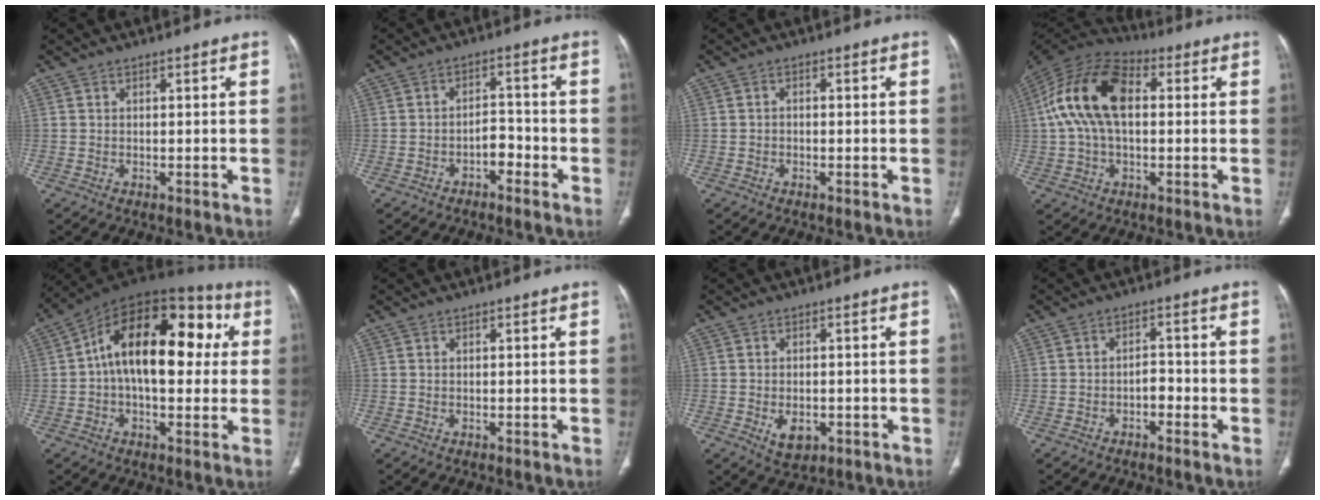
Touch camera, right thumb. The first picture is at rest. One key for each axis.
{"total": 3.9, "fx": -2.3, "fy": 2.2, "fz": 2.2, "tx": -0.020, "ty": 0.028, "tz": -0.038}
{"total": 0.8, "fx": -0.3, "fy": 0.6, "fz": 0.4, "tx": -0.003, "ty": 0.002, "tz": -0.008}
{"total": 16.2, "fx": 2.1, "fy": 9.4, "fz": 13.0, "tx": -0.255, "ty": 0.038, "tz": 0.030}
{"total": 21.5, "fx": 2.9, "fy": 11.8, "fz": 17.7, "tx": -0.247, "ty": 0.043, "tz": 0.031}
{"total": 0.0}
{"total": 4.5, "fx": -1.4, "fy": 2.9, "fz": 3.2, "tx": -0.044, "ty": 0.000, "tz": -0.011}
{"total": 2.6, "fx": -1.3, "fy": 1.5, "fz": 1.6, "tx": -0.014, "ty": 0.018, "tz": -0.023}